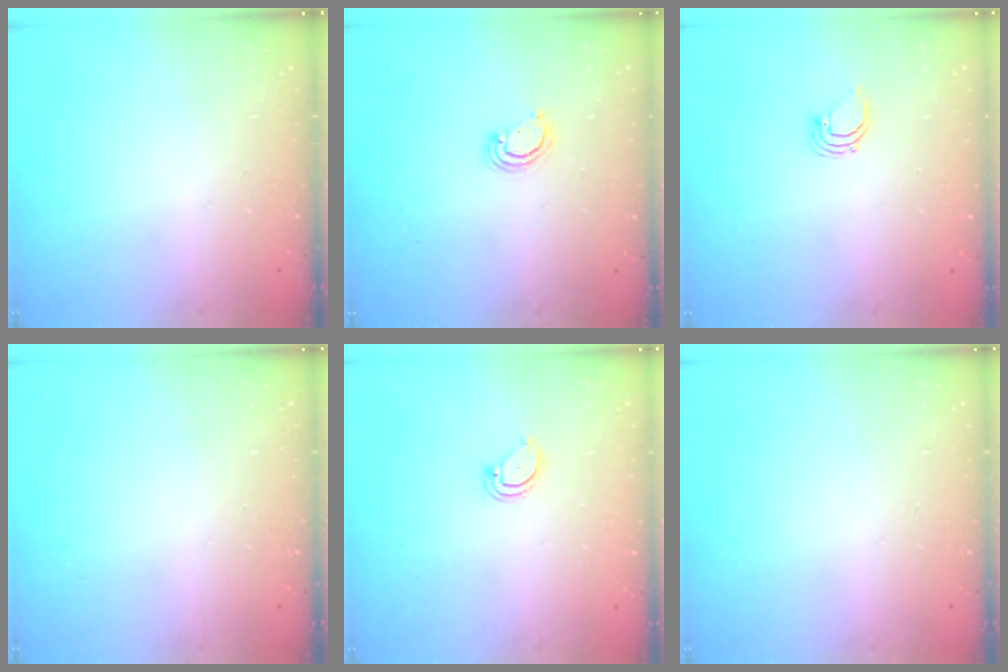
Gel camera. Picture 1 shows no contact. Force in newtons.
{"total": 2.3, "press": 2.3, "slide": 0.3}
{"total": 2.3, "press": 2.3, "slide": 0.1}
{"total": 0.0}
{"total": 2.9, "press": 2.9, "slide": 0.2}
{"total": 0.0}